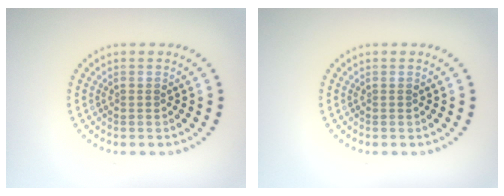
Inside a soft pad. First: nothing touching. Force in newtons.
{"total": 0.0}